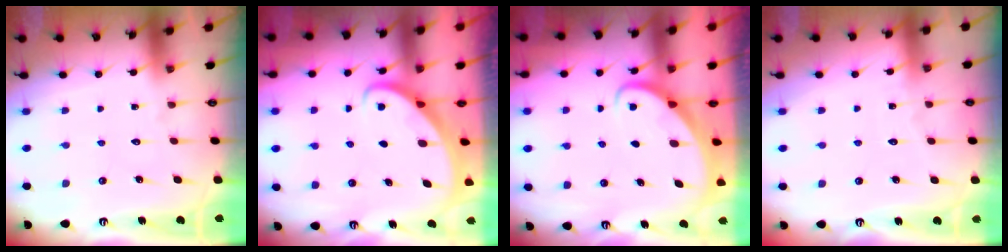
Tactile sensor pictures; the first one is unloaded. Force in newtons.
{"total": 2.5, "press": 2.5, "slide": 0.2}
{"total": 2.2, "press": 2.2, "slide": 0.2}
{"total": 2.2, "press": 2.2, "slide": 0.3}